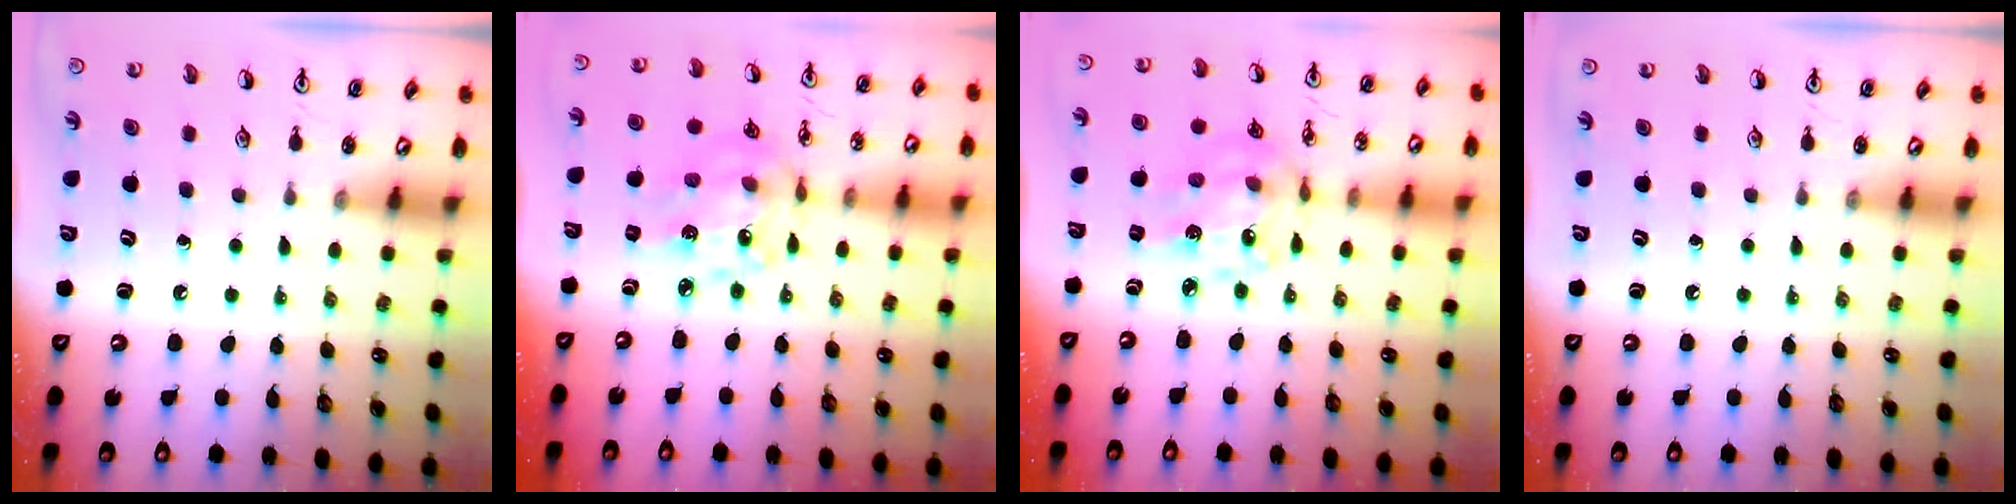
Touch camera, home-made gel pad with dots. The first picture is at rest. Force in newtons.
{"total": 12.9, "press": 12.4, "slide": 3.4}
{"total": 11.4, "press": 11.0, "slide": 3.0}
{"total": 0.0}